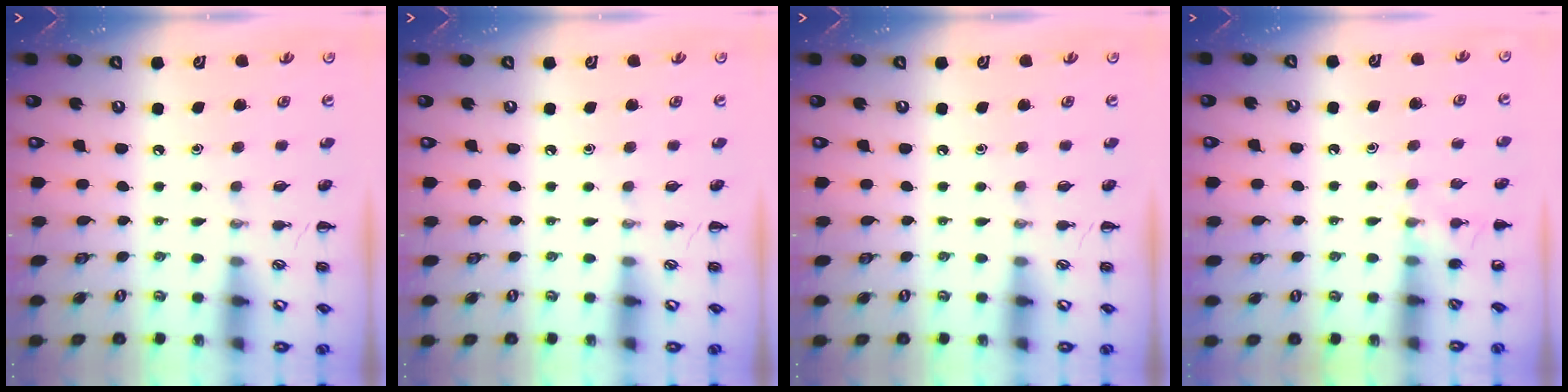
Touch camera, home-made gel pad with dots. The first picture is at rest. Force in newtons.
{"total": 0.0}
{"total": 0.0}
{"total": 5.5, "press": 5.2, "slide": 1.9}